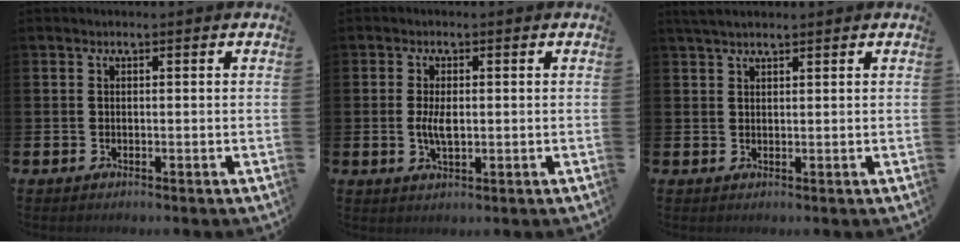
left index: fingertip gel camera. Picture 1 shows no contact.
{"total": 3.3, "force": [0.2, 1.4, 3.0], "torque": [-0.042, -0.004, 0.001]}
{"total": 2.5, "force": [2.2, 0.6, 1.0], "torque": [-0.015, -0.001, 0.040]}